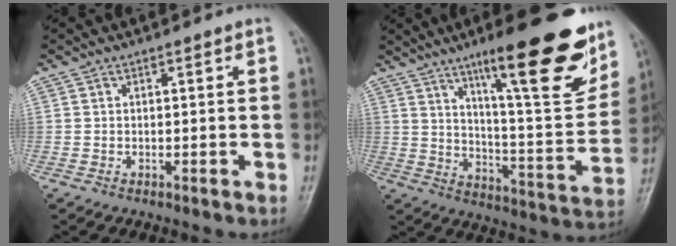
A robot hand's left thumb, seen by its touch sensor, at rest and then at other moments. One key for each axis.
{"total": 23.9, "fx": 14.3, "fy": 5.3, "fz": 18.4, "tx": -0.226, "ty": -0.062, "tz": 0.218}